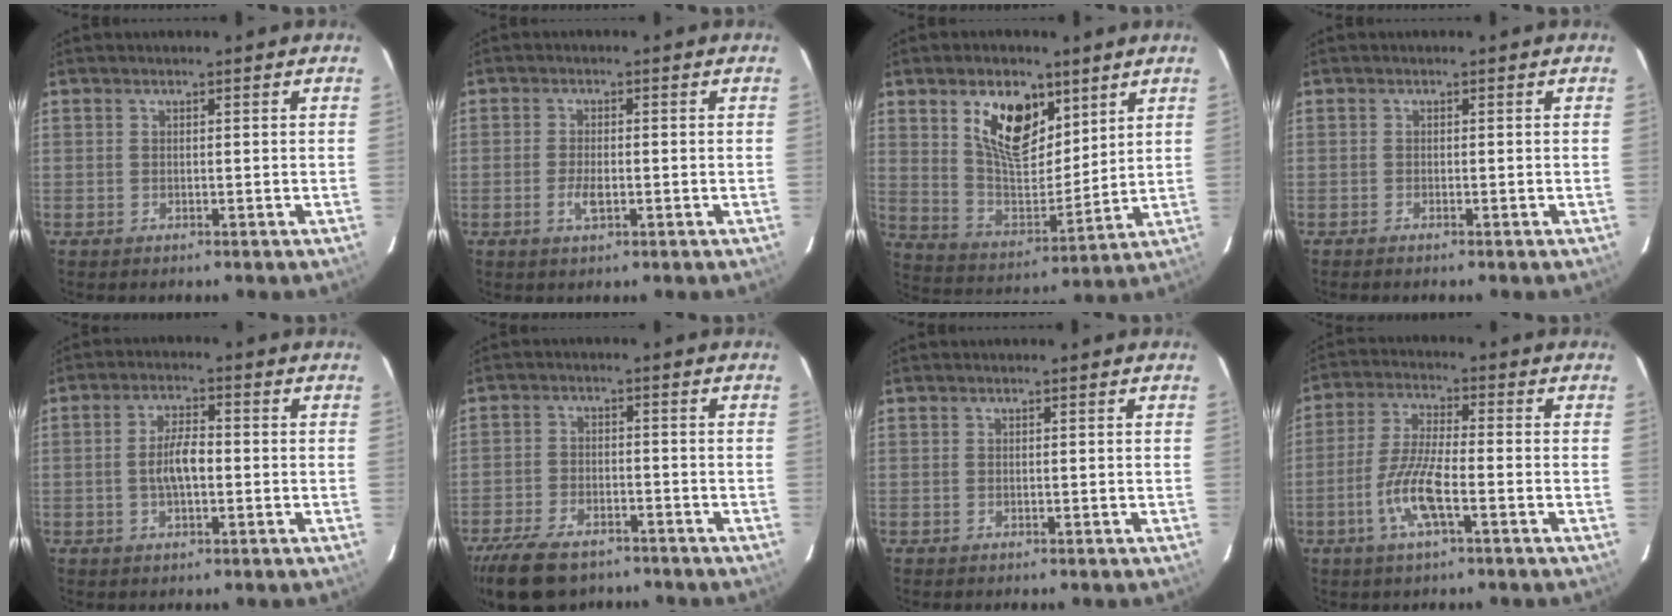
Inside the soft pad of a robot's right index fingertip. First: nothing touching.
{"total": 3.0, "force": [-1.0, 1.3, 2.5], "torque": [-0.052, -0.004, -0.018]}
{"total": 13.8, "force": [7.0, 7.2, 9.5], "torque": [-0.165, 0.003, 0.138]}
{"total": 0.7, "force": [-0.6, 0.0, 0.3], "torque": [-0.005, -0.001, -0.012]}
{"total": 5.4, "force": [-0.8, 2.1, 4.9], "torque": [-0.094, 0.007, -0.012]}
{"total": 12.8, "force": [-9.6, 6.0, 6.1], "torque": [-0.151, -0.012, -0.162]}
{"total": 0.0}
{"total": 8.7, "force": [-3.6, 1.4, 7.8], "torque": [-0.165, -0.005, -0.072]}